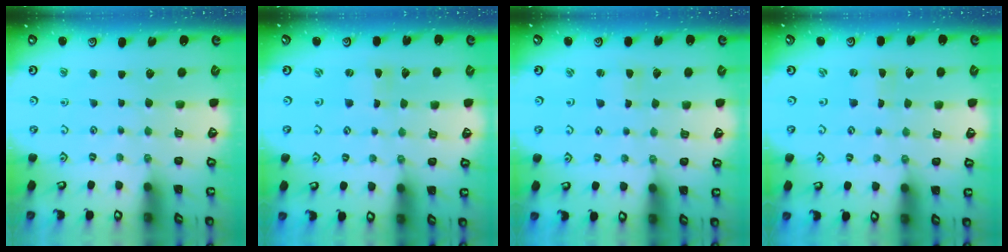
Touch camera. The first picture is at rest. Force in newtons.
{"total": 1.5, "press": 1.4, "slide": 0.2}
{"total": 1.7, "press": 1.7, "slide": 0.2}
{"total": 0.0}